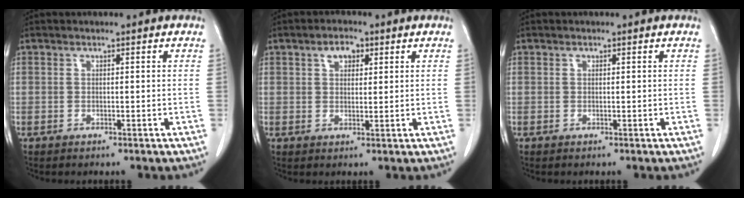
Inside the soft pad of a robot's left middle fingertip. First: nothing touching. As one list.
[{"total": 3.3, "force": [1.7, 1.9, 2.1], "torque": [-0.037, 0.008, 0.029]}, {"total": 0.0}]